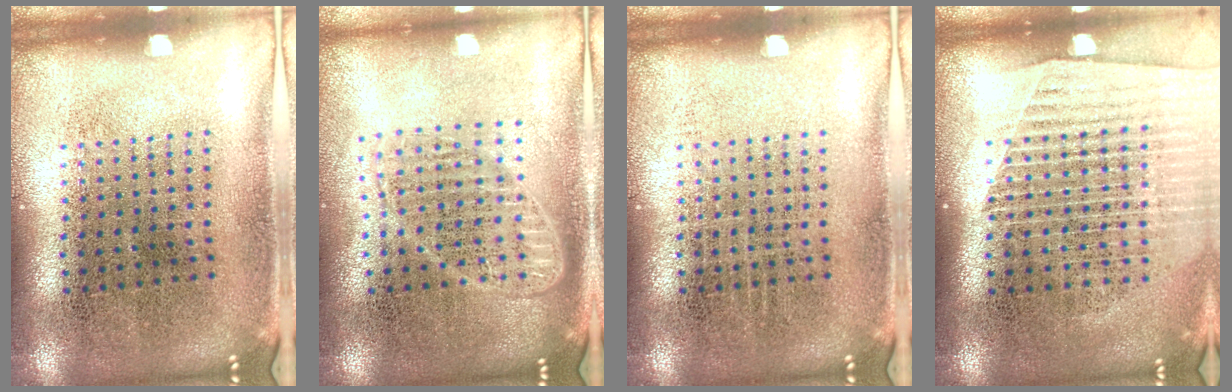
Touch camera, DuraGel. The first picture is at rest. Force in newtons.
{"total": 1.7, "press": 1.4, "slide": 0.9}
{"total": 0.0}
{"total": 1.6, "press": 1.5, "slide": 0.5}